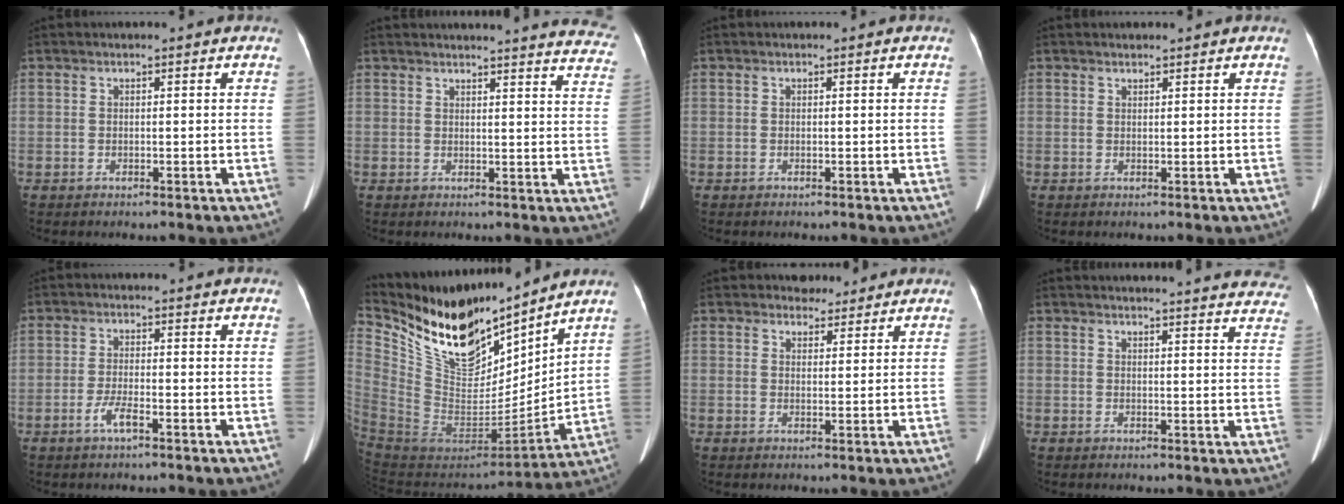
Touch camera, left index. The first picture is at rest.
{"total": 20.7, "force": [20.0, 1.9, 4.8], "torque": [-0.045, -0.082, 0.206]}
{"total": 0.0}
{"total": 0.8, "force": [0.8, 0.2, 0.2], "torque": [-0.011, 0.006, 0.017]}
{"total": 2.9, "force": [-1.8, 0.3, 2.3], "torque": [-0.053, -0.005, -0.033]}
{"total": 22.9, "force": [18.6, 7.9, 10.8], "torque": [-0.242, -0.013, 0.345]}
{"total": 2.8, "force": [2.4, 1.4, -0.1], "torque": [0.002, 0.001, 0.036]}
{"total": 24.7, "force": [23.7, 3.0, 6.5], "torque": [-0.083, -0.067, 0.256]}